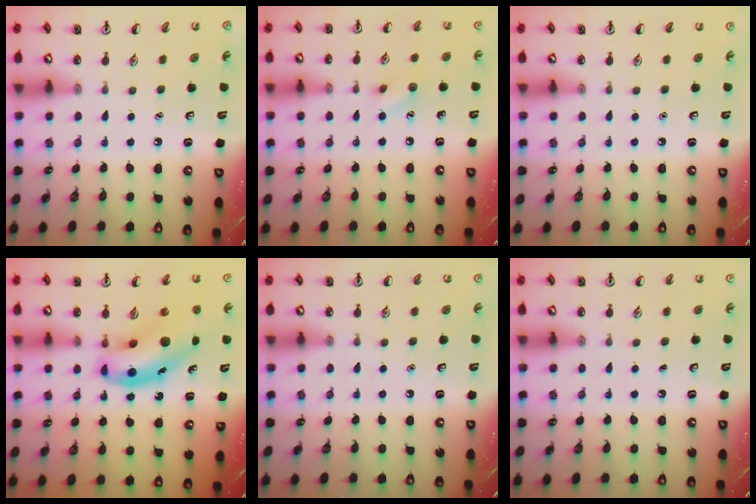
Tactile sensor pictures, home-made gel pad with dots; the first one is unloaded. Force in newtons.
{"total": 6.3, "press": 6.1, "slide": 1.8}
{"total": 0.0}
{"total": 12.1, "press": 11.6, "slide": 3.4}
{"total": 0.0}
{"total": 0.0}